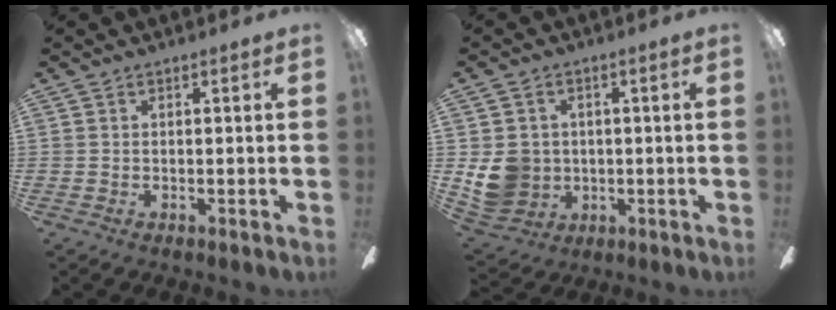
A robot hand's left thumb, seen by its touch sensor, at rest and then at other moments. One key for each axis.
{"total": 9.5, "fx": -0.2, "fy": 8.8, "fz": 3.5, "tx": -0.086, "ty": 0.006, "tz": 0.001}